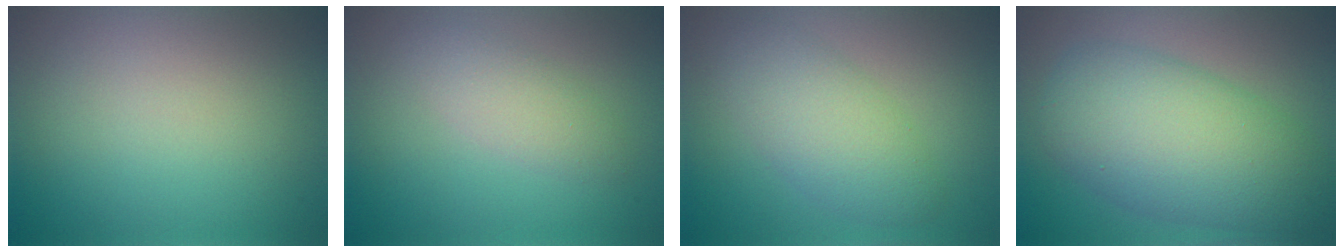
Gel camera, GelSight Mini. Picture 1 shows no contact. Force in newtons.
{"total": 2.2, "press": 2.2, "slide": 0.2}
{"total": 4.4, "press": 4.4, "slide": 0.2}
{"total": 9.4, "press": 9.3, "slide": 0.3}